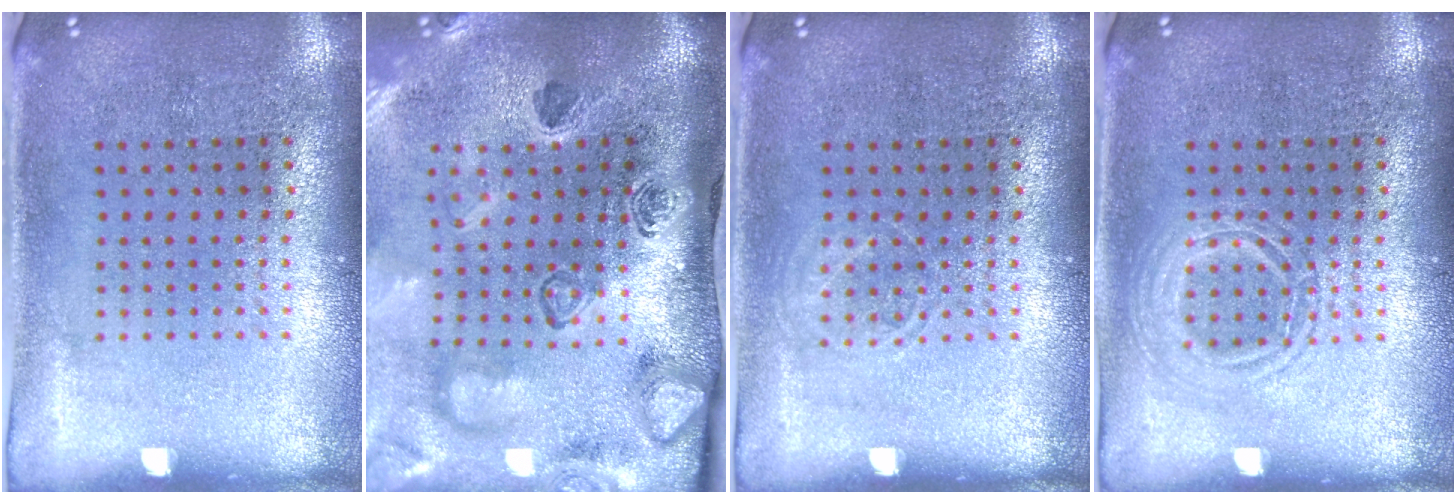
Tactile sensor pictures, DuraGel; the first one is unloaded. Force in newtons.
{"total": 4.8, "press": 3.4, "slide": 3.4}
{"total": 1.0, "press": 1.0, "slide": 0.1}
{"total": 2.0, "press": 2.0, "slide": 0.3}